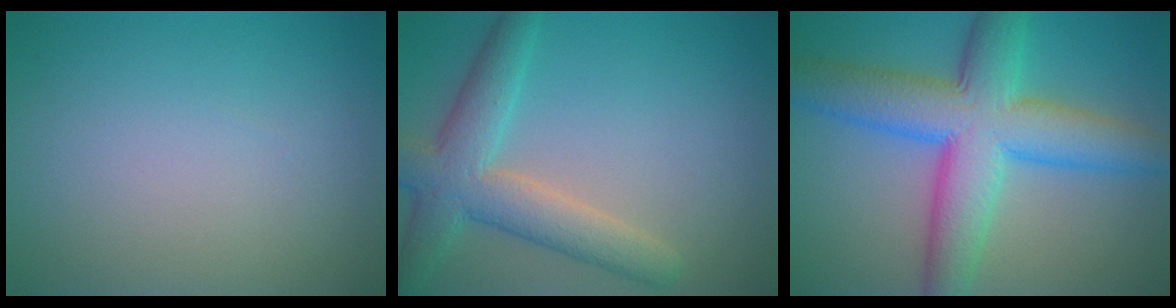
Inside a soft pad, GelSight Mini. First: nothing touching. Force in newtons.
{"total": 5.8, "press": 5.8, "slide": 0.4}
{"total": 9.8, "press": 9.8, "slide": 0.3}